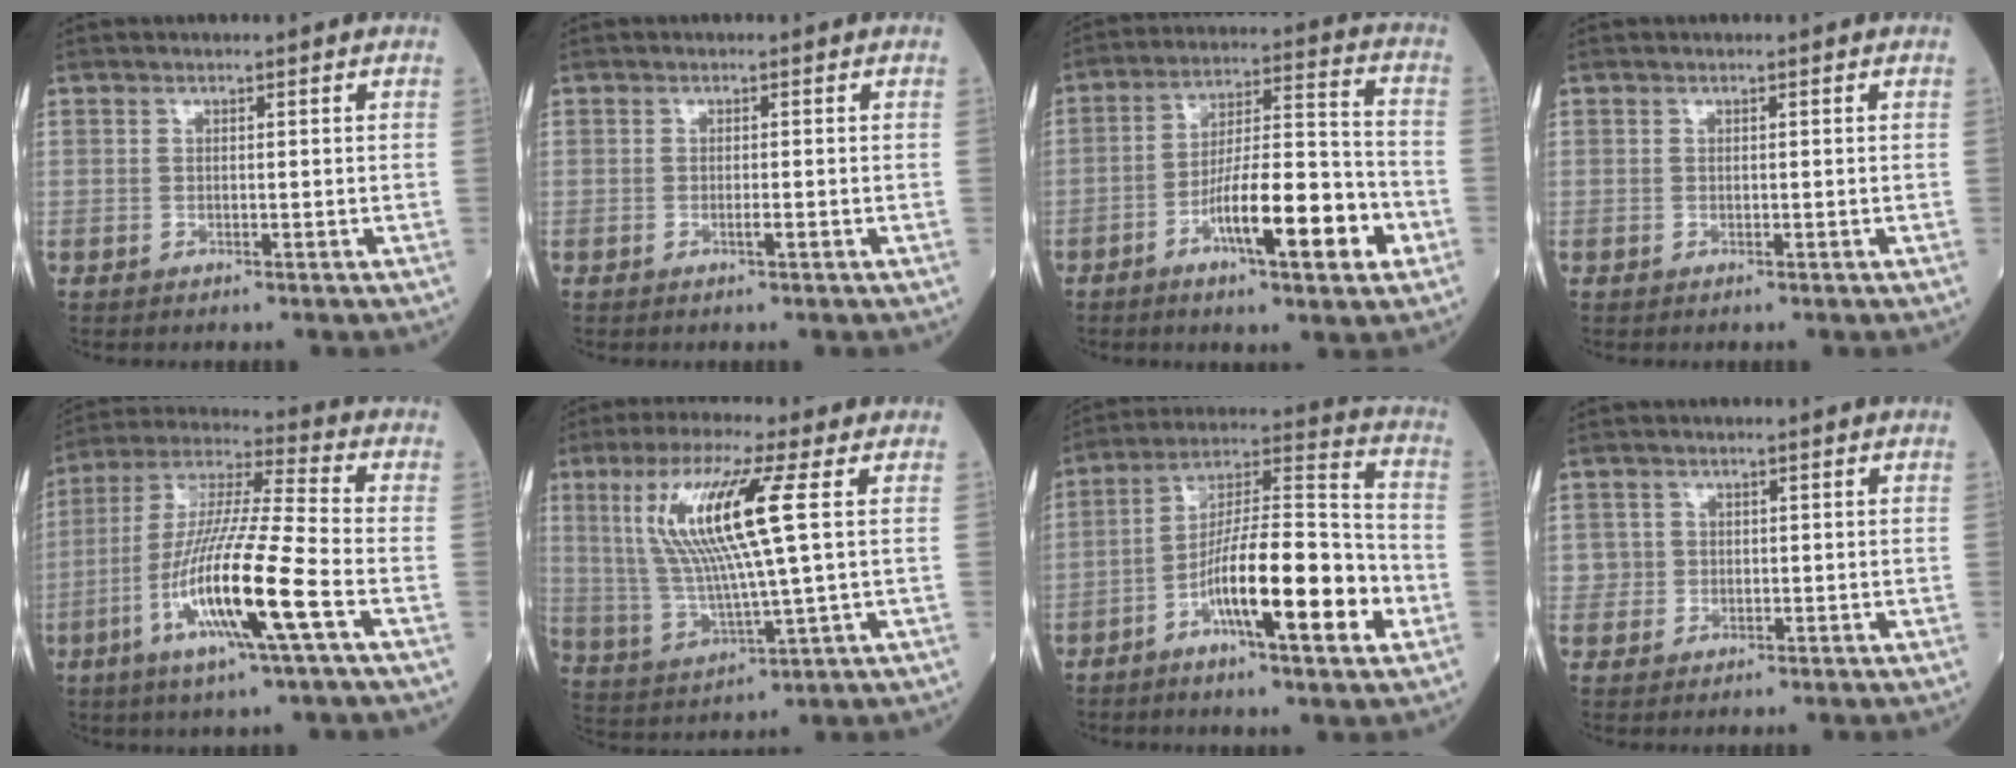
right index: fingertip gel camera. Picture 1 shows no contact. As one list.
[{"total": 1.0, "force": [-0.3, 0.0, 0.9], "torque": [-0.020, -0.002, -0.005]}, {"total": 14.7, "force": [-5.9, 2.4, 13.2], "torque": [-0.224, 0.005, -0.094]}, {"total": 0.0}, {"total": 17.0, "force": [-5.8, 0.1, 16.0], "torque": [-0.321, -0.016, -0.113]}, {"total": 14.0, "force": [3.7, 0.3, 13.5], "torque": [-0.288, 0.004, 0.071]}, {"total": 17.0, "force": [-6.0, 2.3, 15.8], "torque": [-0.271, 0.002, -0.101]}, {"total": 1.9, "force": [0.2, 1.9, -0.1], "torque": [0.015, 0.004, -0.001]}]